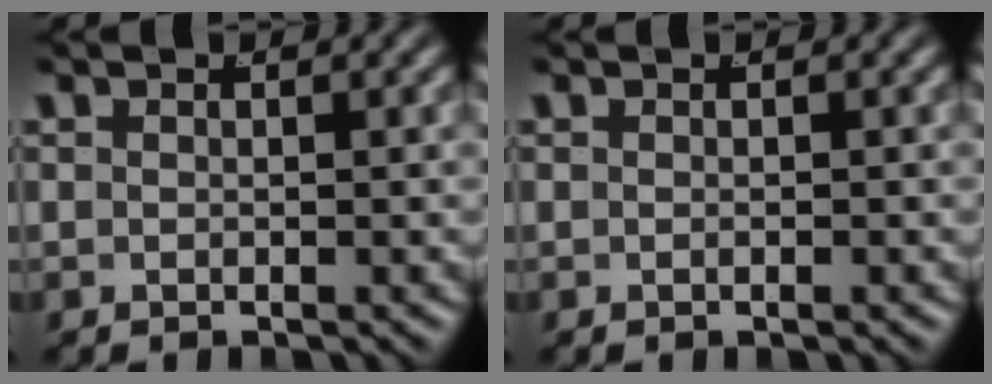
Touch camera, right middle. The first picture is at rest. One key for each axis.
{"total": 0.0}